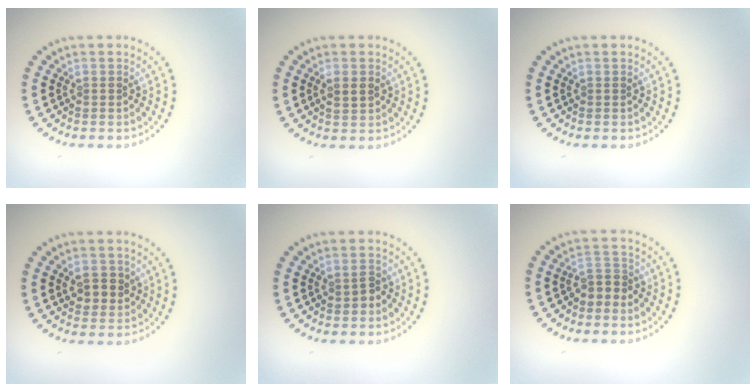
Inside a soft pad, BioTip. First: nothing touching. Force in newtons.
{"total": 1.3, "press": 1.2, "slide": 0.2}
{"total": 0.0}
{"total": 2.4, "press": 2.3, "slide": 0.6}
{"total": 1.3, "press": 1.3, "slide": 0.1}
{"total": 1.8, "press": 1.6, "slide": 0.9}